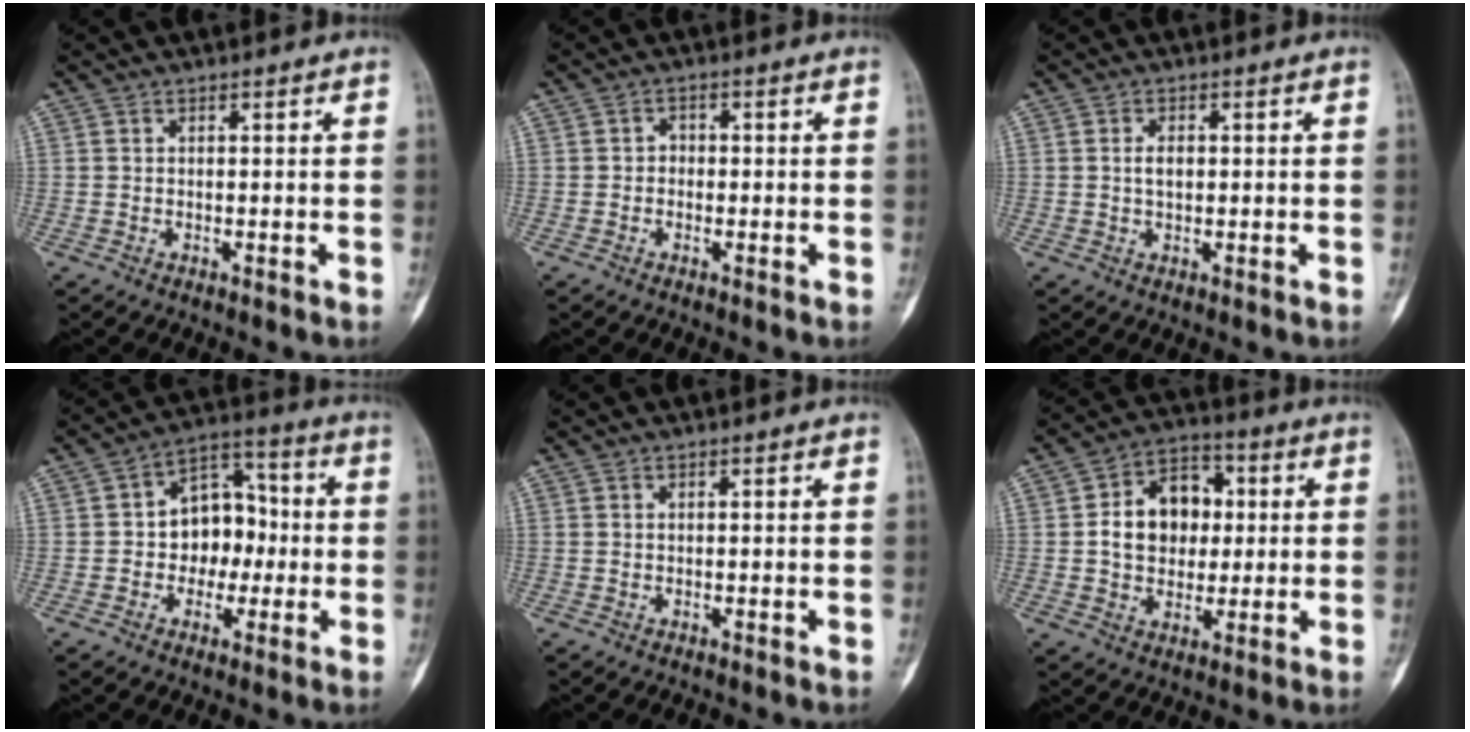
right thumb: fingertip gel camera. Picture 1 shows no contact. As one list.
[{"total": 1.6, "force": [-0.3, 1.4, 0.7], "torque": [0.006, 0.008, -0.012]}, {"total": 2.3, "force": [0.2, 1.4, 1.9], "torque": [-0.030, 0.001, 0.002]}, {"total": 11.1, "force": [-0.8, 8.3, 7.4], "torque": [-0.060, 0.040, -0.021]}, {"total": 0.0}, {"total": 12.9, "force": [1.4, 9.7, 8.3], "torque": [-0.096, 0.015, 0.019]}]